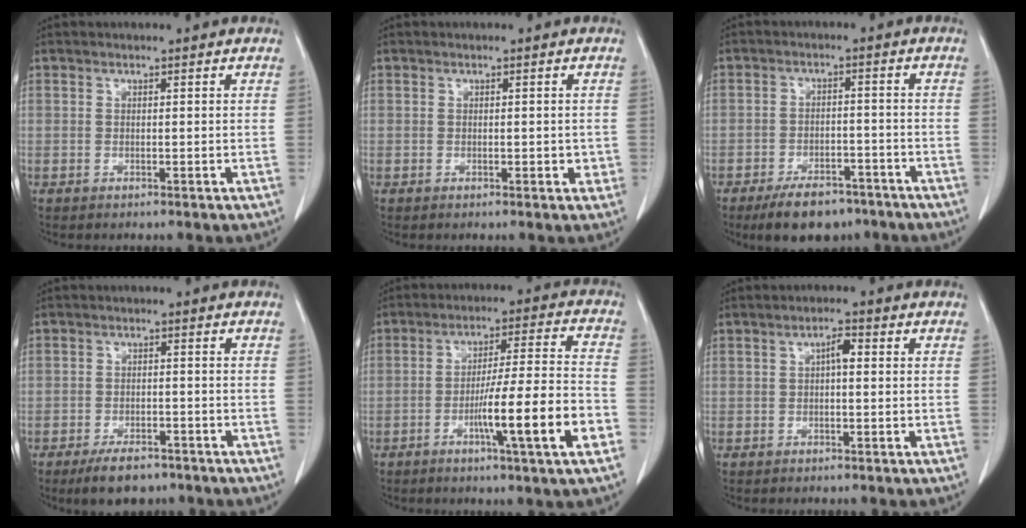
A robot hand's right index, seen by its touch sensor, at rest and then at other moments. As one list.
[{"total": 1.4, "force": [-0.2, 0.8, 1.2], "torque": [-0.011, 0.003, 0.002]}, {"total": 8.5, "force": [-6.5, 4.0, 3.9], "torque": [-0.060, 0.003, -0.101]}, {"total": 5.6, "force": [-4.2, 2.6, 2.7], "torque": [-0.044, -0.001, -0.065]}, {"total": 13.3, "force": [-4.9, -0.5, 12.4], "torque": [-0.202, -0.001, -0.078]}, {"total": 2.3, "force": [0.2, 0.7, 2.2], "torque": [-0.036, 0.006, 0.003]}]